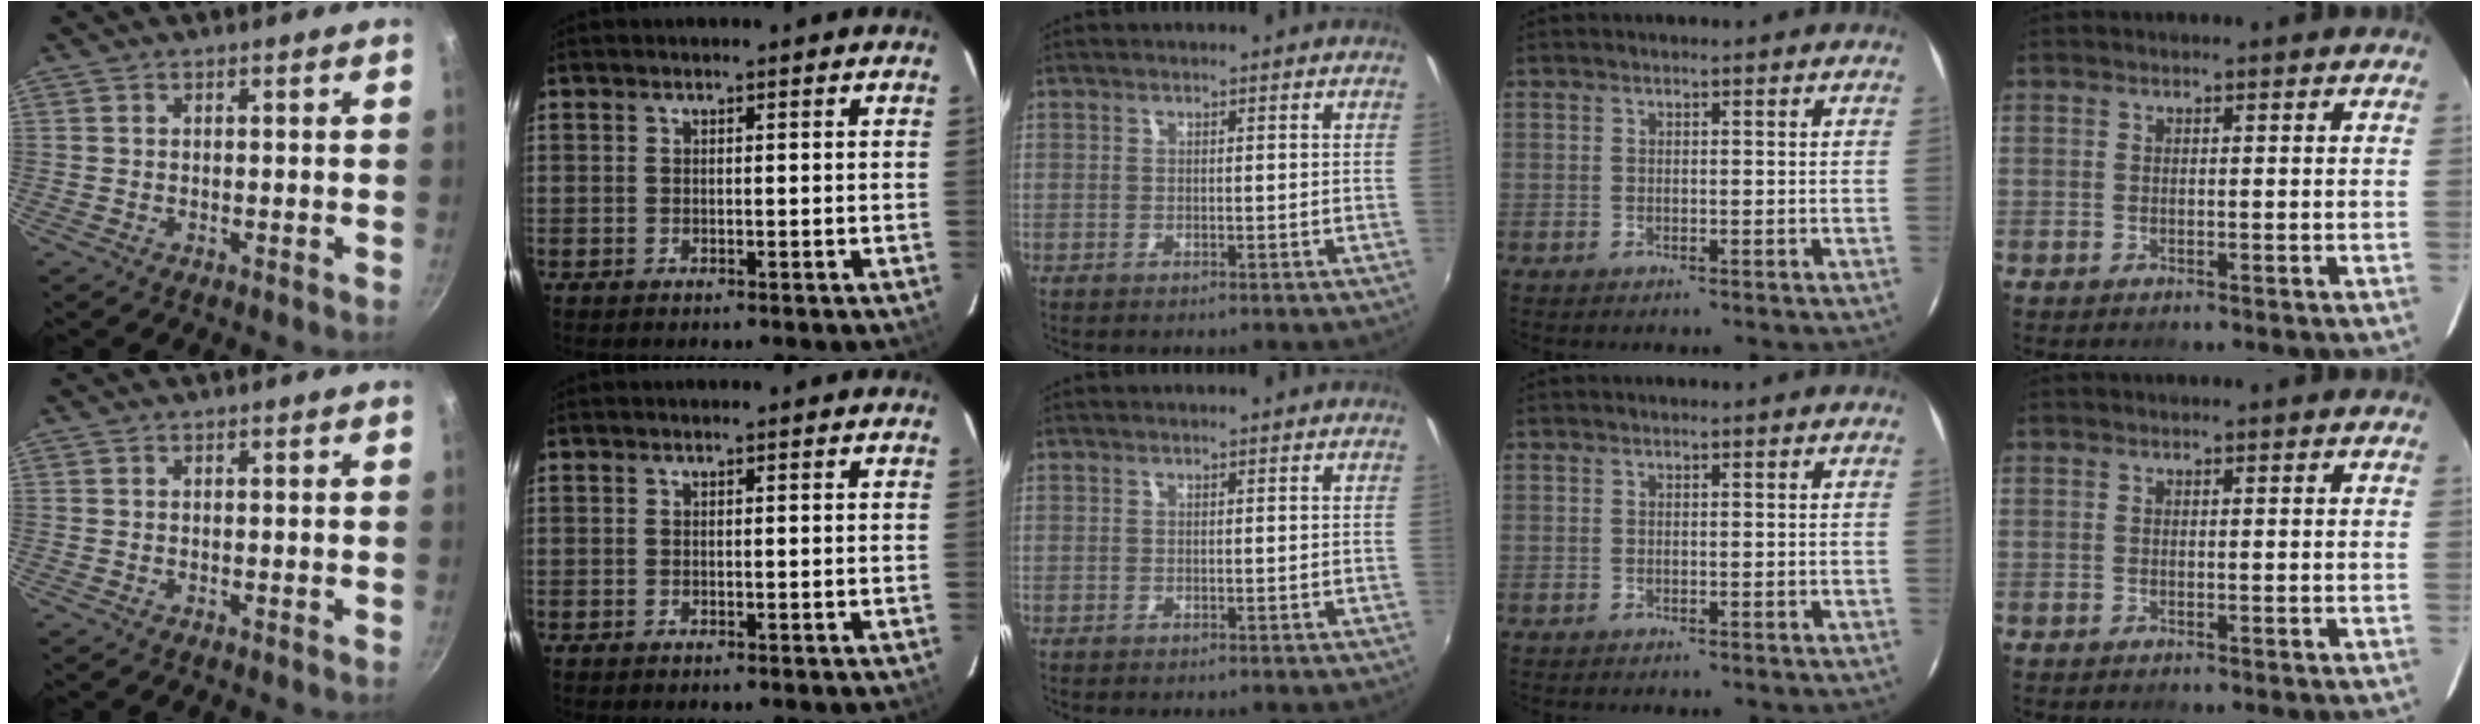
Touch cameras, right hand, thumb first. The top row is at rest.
{}